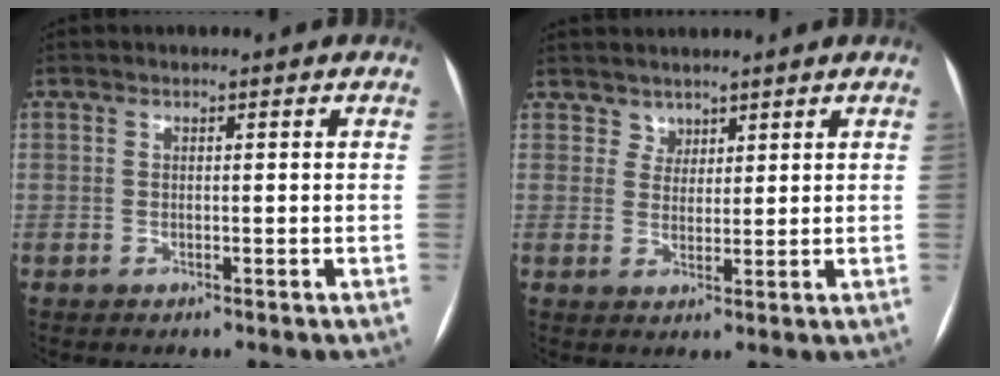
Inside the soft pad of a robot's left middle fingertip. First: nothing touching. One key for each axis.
{"total": 2.7, "fx": 2.1, "fy": 1.6, "fz": -0.4, "tx": 0.012, "ty": 0.009, "tz": 0.034}